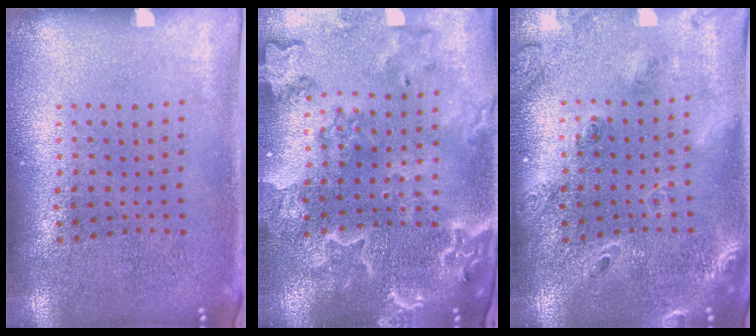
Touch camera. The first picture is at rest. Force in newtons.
{"total": 3.4, "press": 3.0, "slide": 1.5}
{"total": 1.7, "press": 1.6, "slide": 0.6}